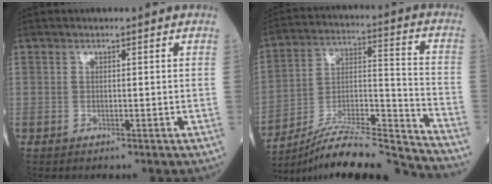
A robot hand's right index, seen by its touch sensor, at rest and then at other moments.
{"total": 19.7, "force": [-18.7, -0.7, 6.3], "torque": [-0.122, 0.003, -0.308]}